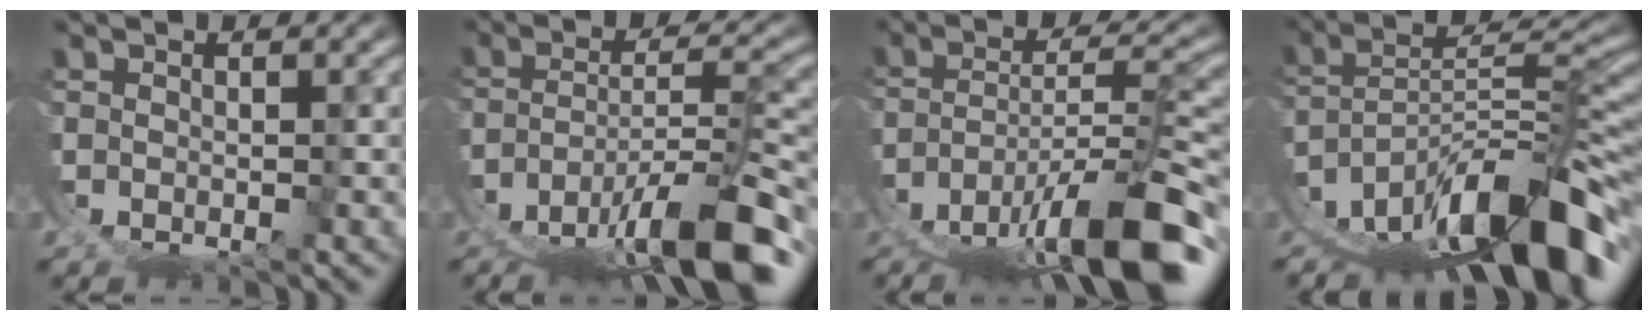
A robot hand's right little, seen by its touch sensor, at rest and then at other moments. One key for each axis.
{"total": 9.1, "fx": -4.6, "fy": 3.1, "fz": 7.2, "tx": -0.113, "ty": -0.018, "tz": -0.050}
{"total": 10.1, "fx": -5.0, "fy": 3.5, "fz": 8.1, "tx": -0.127, "ty": -0.019, "tz": -0.052}
{"total": 12.0, "fx": -4.5, "fy": 5.2, "fz": 9.8, "tx": -0.147, "ty": -0.011, "tz": -0.053}